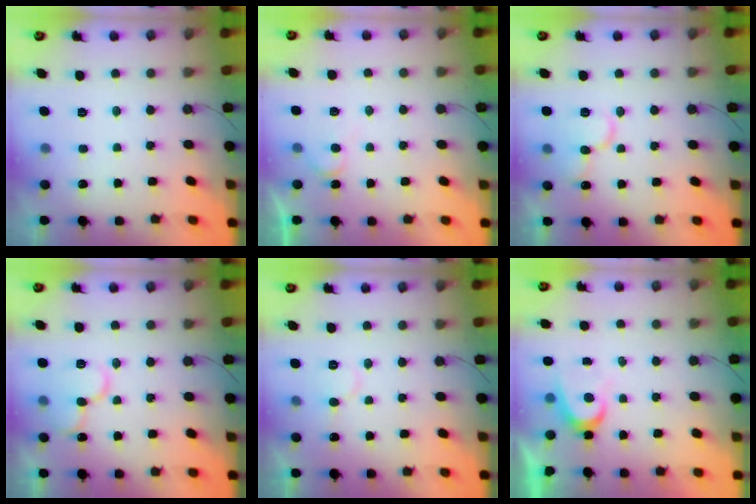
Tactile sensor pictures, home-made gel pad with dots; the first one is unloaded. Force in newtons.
{"total": 4.4, "press": 4.3, "slide": 0.3}
{"total": 11.3, "press": 11.2, "slide": 1.5}
{"total": 12.4, "press": 12.3, "slide": 1.5}
{"total": 6.3, "press": 6.3, "slide": 0.5}
{"total": 4.4, "press": 4.4, "slide": 0.5}